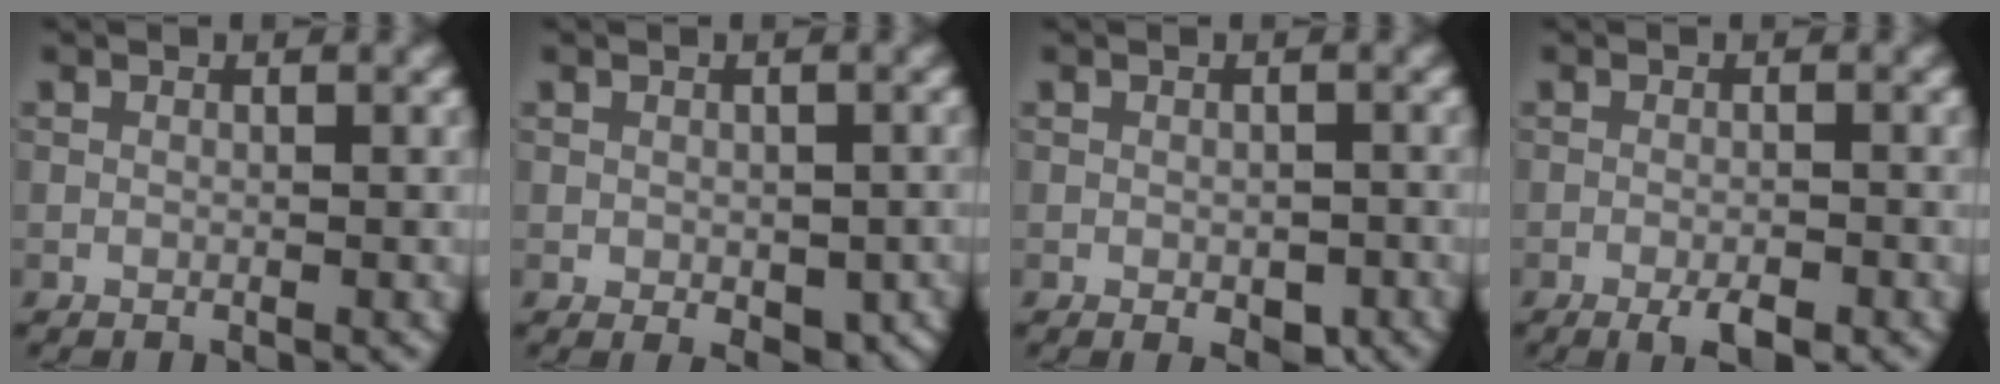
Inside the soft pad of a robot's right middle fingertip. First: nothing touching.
{"total": 3.3, "force": [-0.9, 2.0, 2.5], "torque": [-0.031, -0.012, -0.008]}
{"total": 2.3, "force": [-0.8, 1.2, 1.7], "torque": [-0.023, -0.007, -0.007]}
{"total": 2.6, "force": [-1.6, 0.6, 2.0], "torque": [-0.034, -0.003, -0.028]}